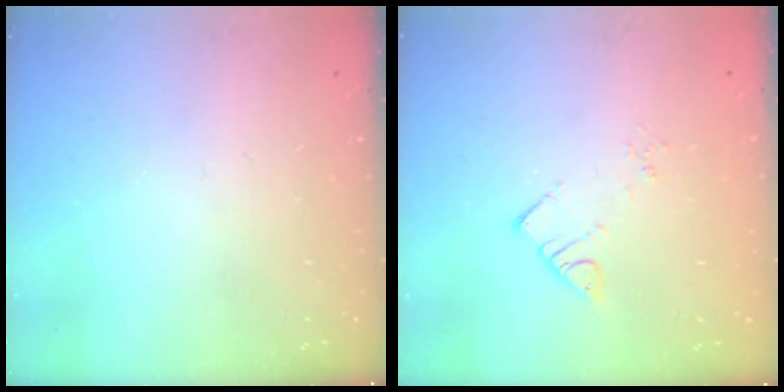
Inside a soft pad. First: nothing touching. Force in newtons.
{"total": 3.0, "press": 3.0, "slide": 0.4}